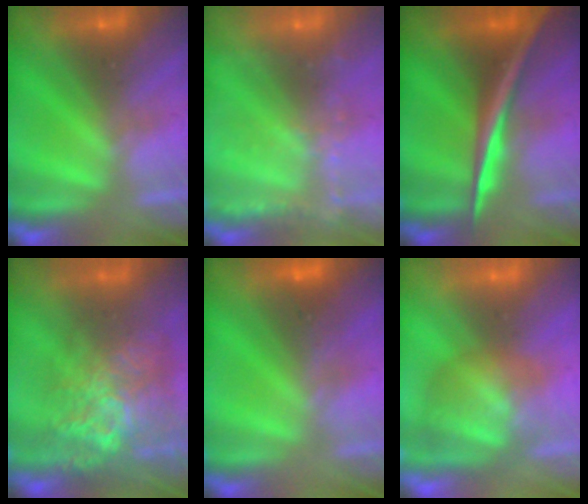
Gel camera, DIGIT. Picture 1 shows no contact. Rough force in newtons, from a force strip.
{"total": 10.8}
{"total": 2.8}
{"total": 11.7}
{"total": 1.6}
{"total": 2.9}